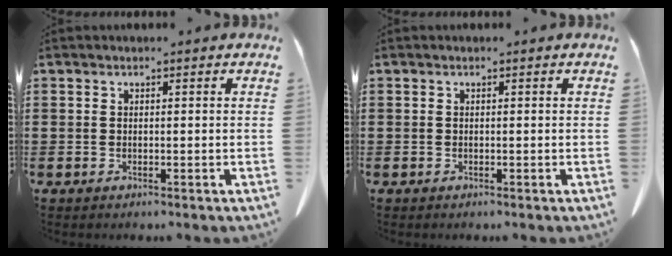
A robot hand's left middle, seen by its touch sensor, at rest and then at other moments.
{"total": 0.0}